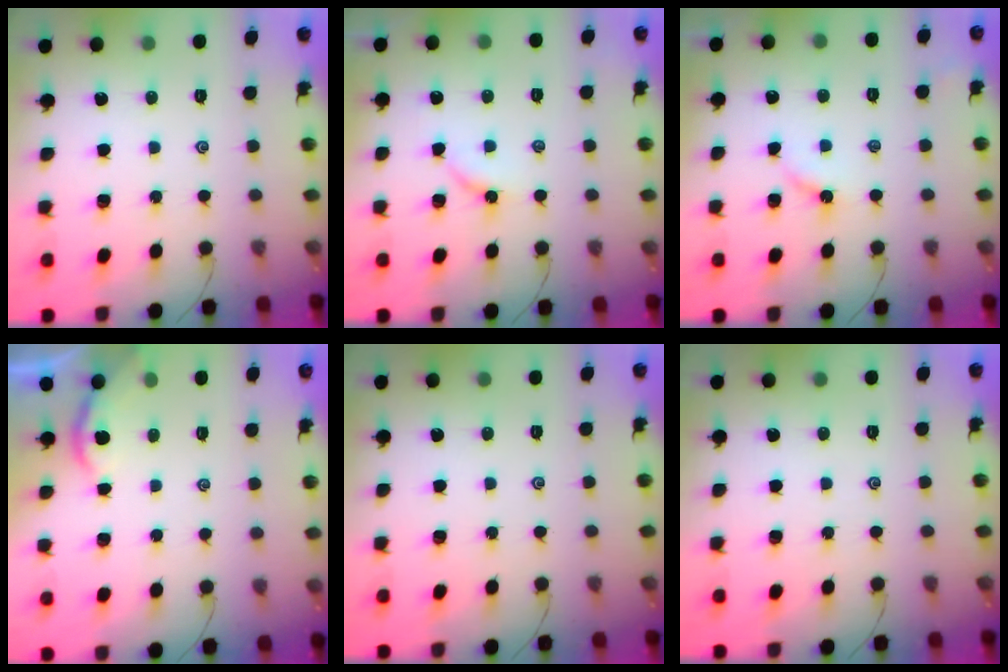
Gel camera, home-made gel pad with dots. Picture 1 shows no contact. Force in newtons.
{"total": 4.9, "press": 4.8, "slide": 0.5}
{"total": 3.3, "press": 3.2, "slide": 0.5}
{"total": 1.7, "press": 1.7, "slide": 0.3}
{"total": 0.0}
{"total": 0.0}